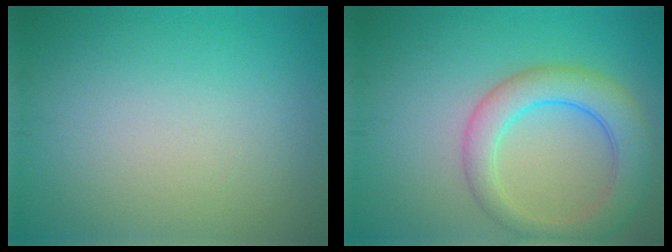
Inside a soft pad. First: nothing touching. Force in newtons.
{"total": 5.5, "press": 5.5, "slide": 0.1}